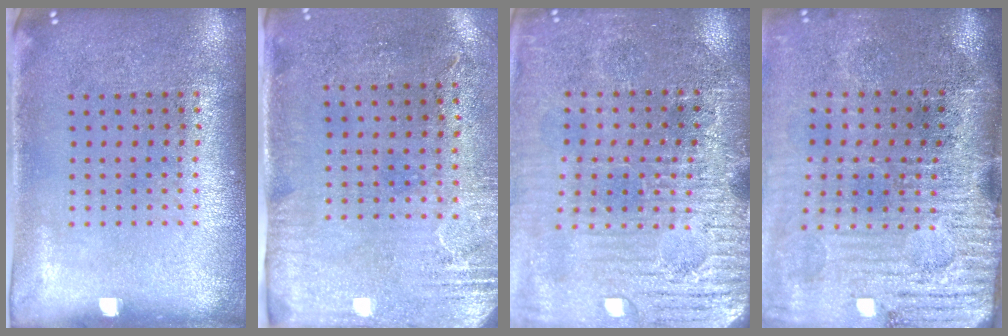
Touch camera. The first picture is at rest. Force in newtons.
{"total": 3.0, "press": 2.5, "slide": 1.8}
{"total": 3.7, "press": 3.7, "slide": 0.1}
{"total": 4.8, "press": 4.0, "slide": 2.6}